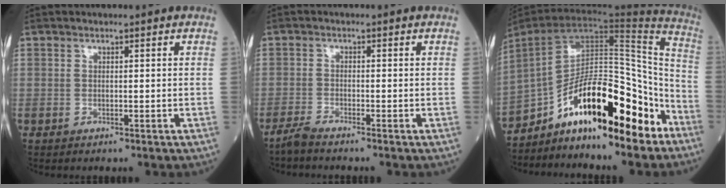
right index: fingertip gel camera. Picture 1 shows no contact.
{"total": 2.2, "force": [-2.0, -0.3, 0.7], "torque": [-0.024, -0.008, -0.044]}
{"total": 19.6, "force": [-12.9, 5.1, 13.8], "torque": [-0.194, 0.035, -0.208]}